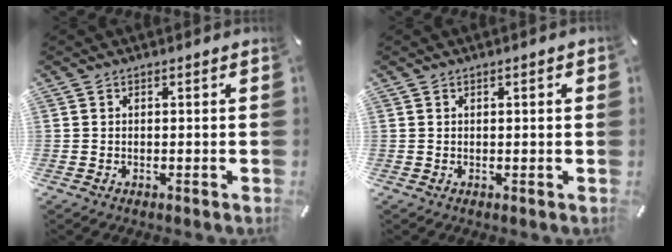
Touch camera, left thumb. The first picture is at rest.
{"total": 1.2, "force": [0.2, 0.2, 1.2], "torque": [-0.022, 0.000, 0.003]}